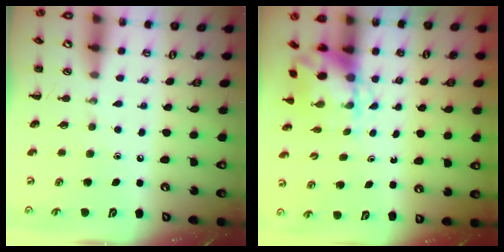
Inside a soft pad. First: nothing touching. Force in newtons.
{"total": 4.3, "press": 4.3, "slide": 0.6}